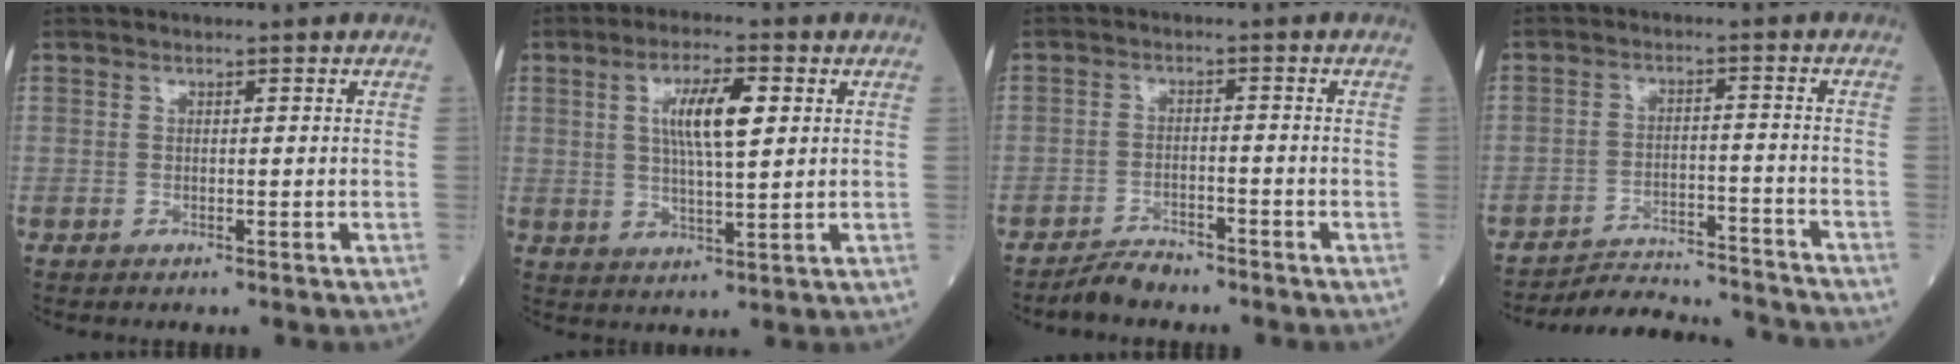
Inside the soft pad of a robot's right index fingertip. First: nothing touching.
{"total": 8.0, "force": [2.2, 1.5, 7.6], "torque": [-0.136, 0.008, 0.040]}
{"total": 3.2, "force": [-3.1, 0.6, 0.7], "torque": [-0.015, -0.006, -0.056]}
{"total": 12.1, "force": [-12.0, 0.7, 1.1], "torque": [-0.013, 0.010, -0.176]}